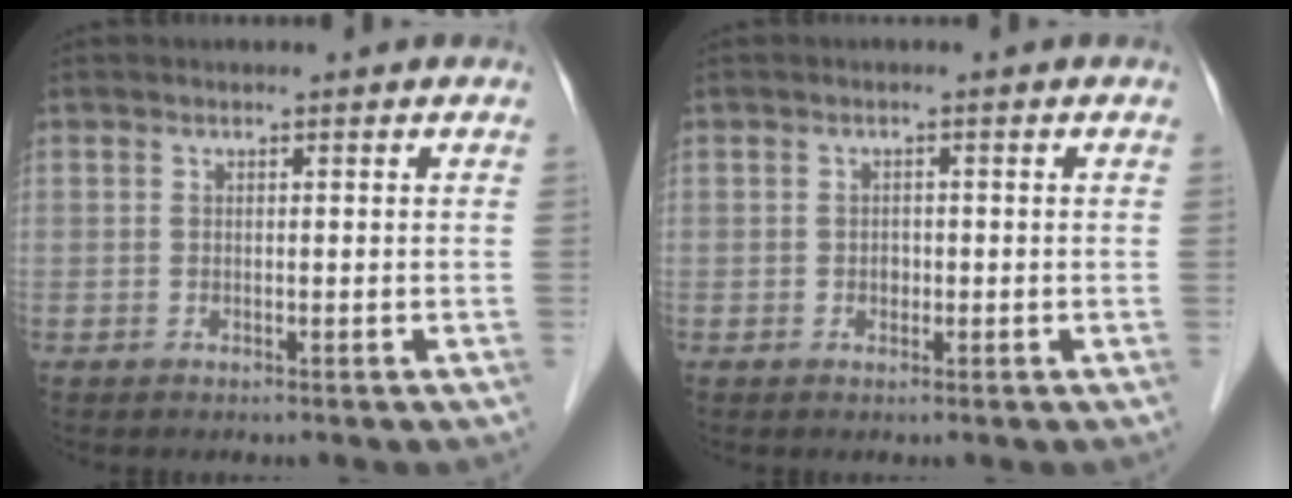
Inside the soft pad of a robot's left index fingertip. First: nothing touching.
{"total": 0.9, "force": [-0.1, 0.8, 0.5], "torque": [-0.003, 0.004, -0.001]}